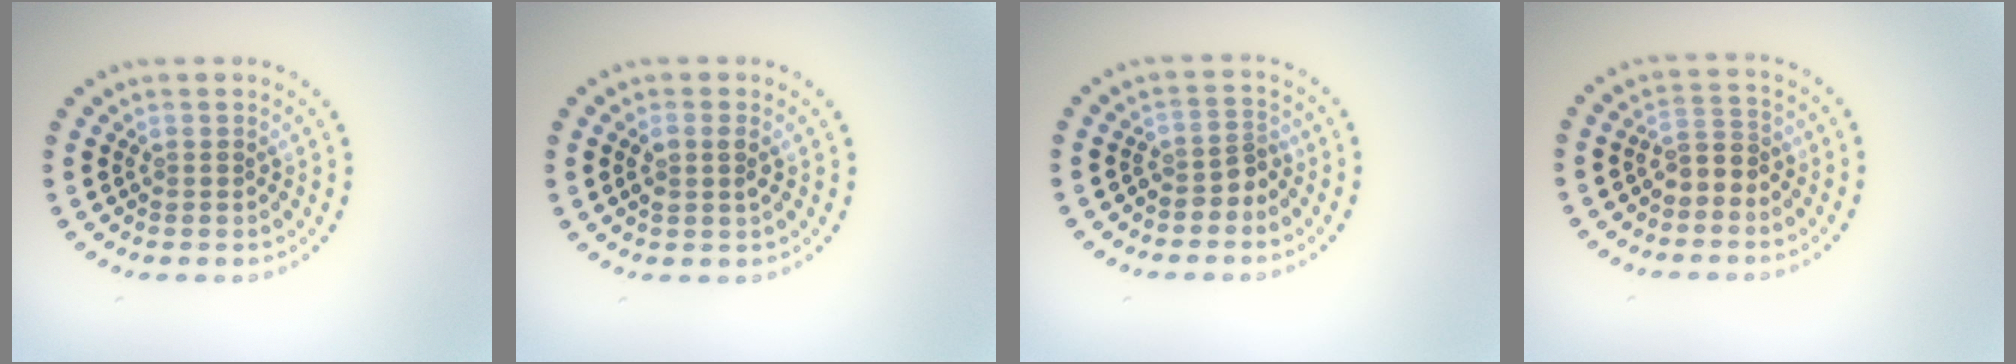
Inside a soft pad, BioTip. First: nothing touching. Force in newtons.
{"total": 1.6, "press": 1.4, "slide": 0.6}
{"total": 2.0, "press": 1.5, "slide": 1.4}
{"total": 2.0, "press": 1.7, "slide": 1.0}